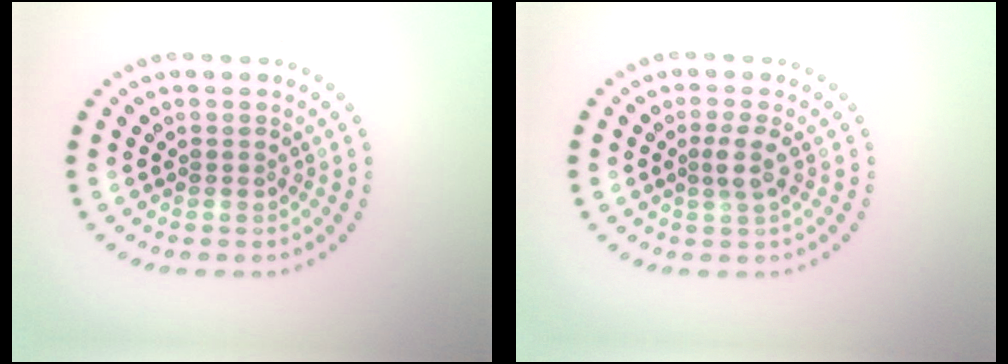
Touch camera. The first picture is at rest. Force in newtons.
{"total": 1.9, "press": 1.5, "slide": 1.2}